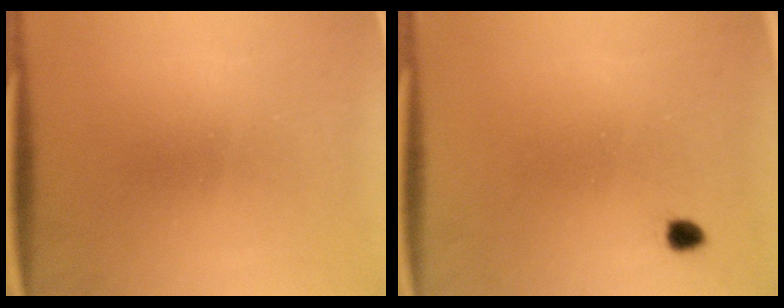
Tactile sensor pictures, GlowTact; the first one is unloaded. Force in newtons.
{"total": 1.3}